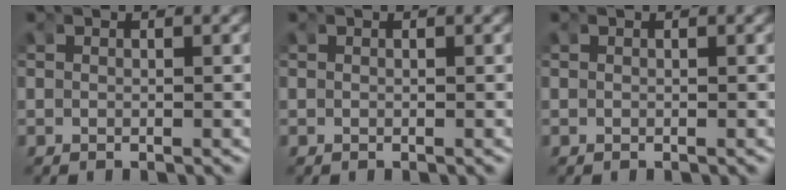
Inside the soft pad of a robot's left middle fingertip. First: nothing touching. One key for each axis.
{"total": 0.0}
{"total": 0.0}